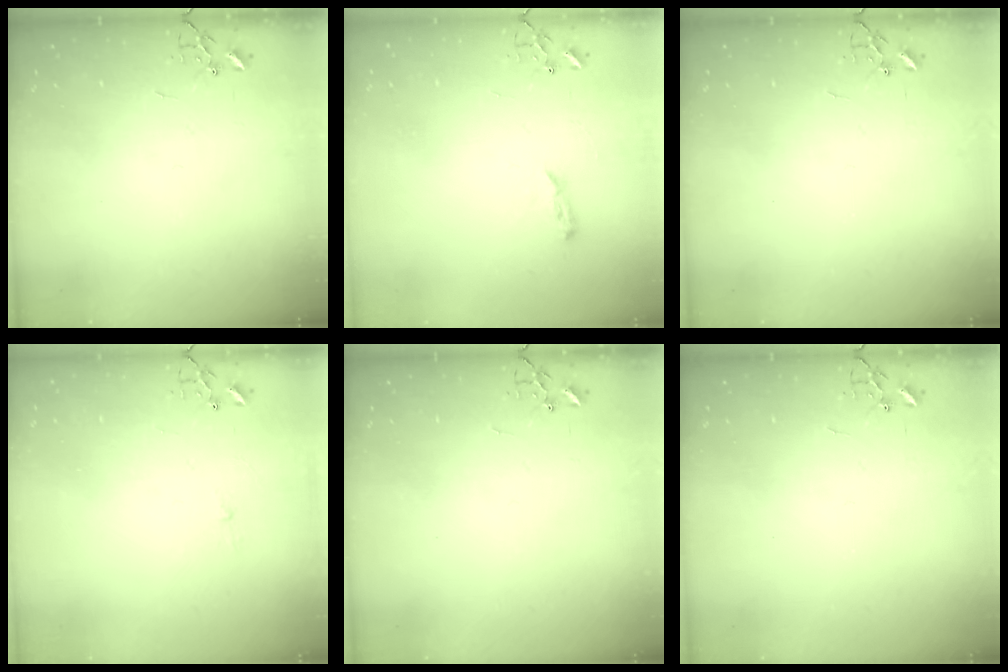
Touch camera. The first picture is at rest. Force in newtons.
{"total": 5.5, "press": 5.5, "slide": 0.5}
{"total": 0.0}
{"total": 3.1, "press": 3.1, "slide": 0.5}
{"total": 0.0}
{"total": 0.0}